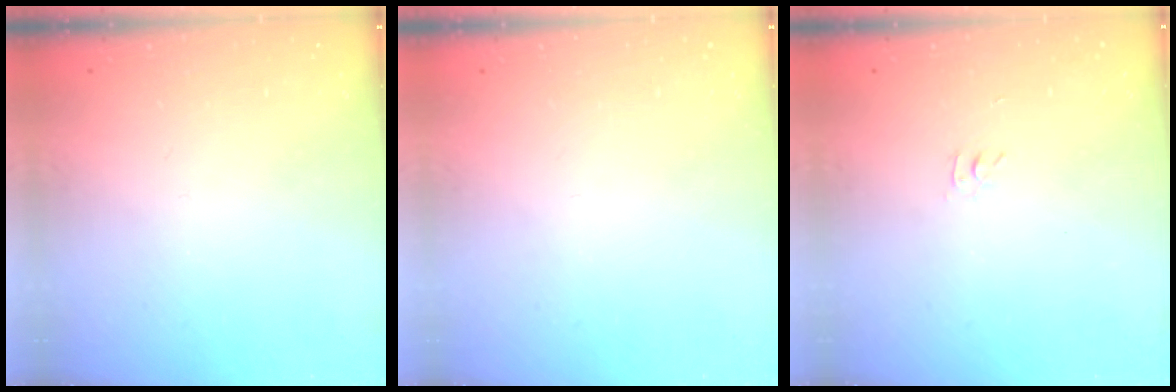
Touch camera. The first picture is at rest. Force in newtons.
{"total": 0.0}
{"total": 2.8, "press": 2.8, "slide": 0.4}